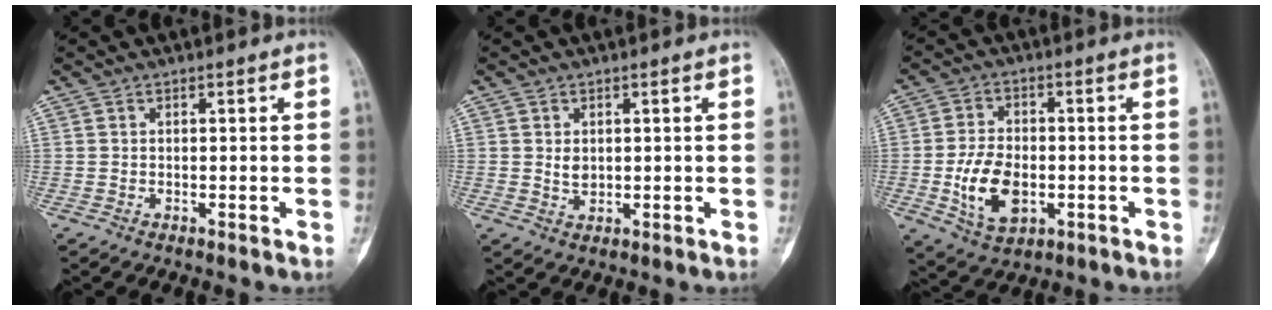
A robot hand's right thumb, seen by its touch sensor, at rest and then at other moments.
{"total": 2.2, "force": [0.4, 1.6, 1.4], "torque": [-0.020, -0.006, 0.014]}
{"total": 10.6, "force": [-2.3, 6.7, 7.9], "torque": [-0.129, 0.004, -0.034]}